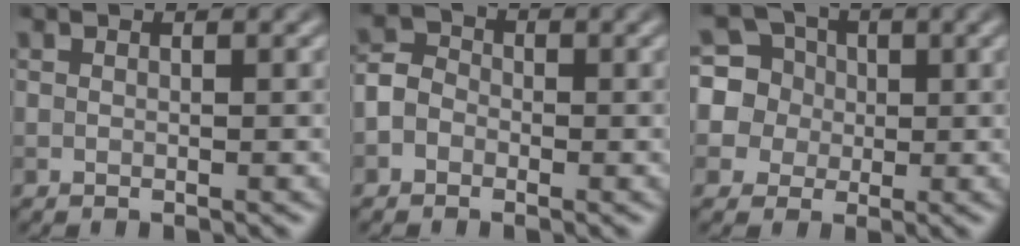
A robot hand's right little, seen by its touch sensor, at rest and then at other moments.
{"total": 2.7, "force": [-1.0, 2.2, 1.1], "torque": [-0.009, 0.006, -0.030]}
{"total": 8.2, "force": [2.1, 7.7, 2.0], "torque": [-0.064, 0.039, 0.028]}